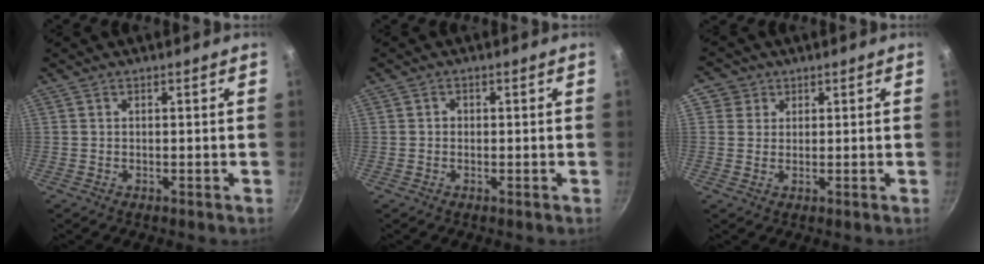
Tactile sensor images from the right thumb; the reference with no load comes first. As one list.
[{"total": 0.8, "force": [-0.2, 0.7, 0.2], "torque": [-0.001, 0.002, -0.004]}, {"total": 3.4, "force": [1.2, 3.2, 0.4], "torque": [0.032, 0.000, 0.012]}]